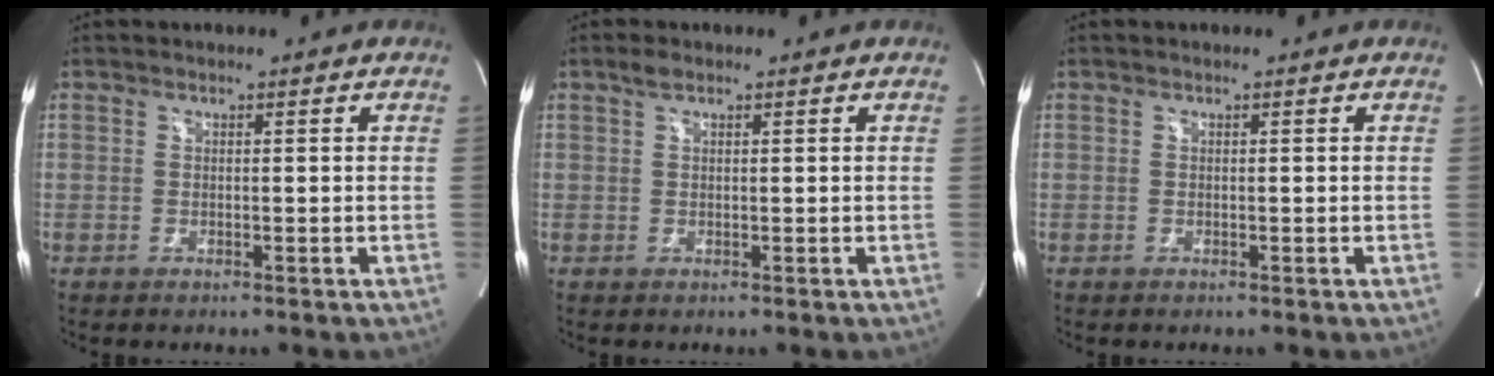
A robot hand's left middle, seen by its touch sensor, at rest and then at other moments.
{"total": 1.3, "force": [0.9, 0.5, 0.8], "torque": [-0.020, 0.010, 0.018]}
{"total": 0.0}